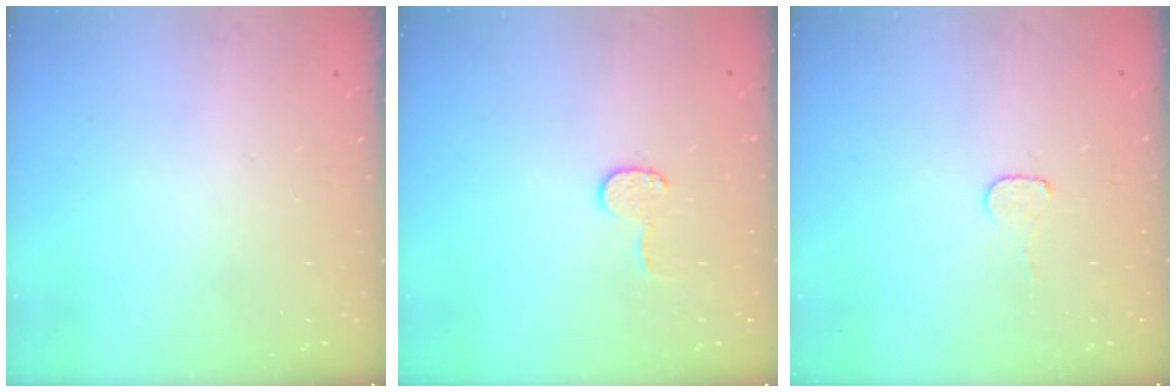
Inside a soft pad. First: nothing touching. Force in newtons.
{"total": 6.4, "press": 6.4, "slide": 0.6}
{"total": 4.1, "press": 4.1, "slide": 0.4}